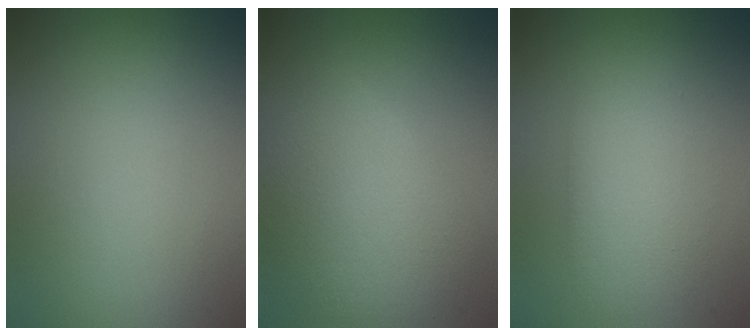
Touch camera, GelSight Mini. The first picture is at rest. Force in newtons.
{"total": 6.4, "press": 6.4, "slide": 0.3}
{"total": 3.5, "press": 3.5, "slide": 0.3}